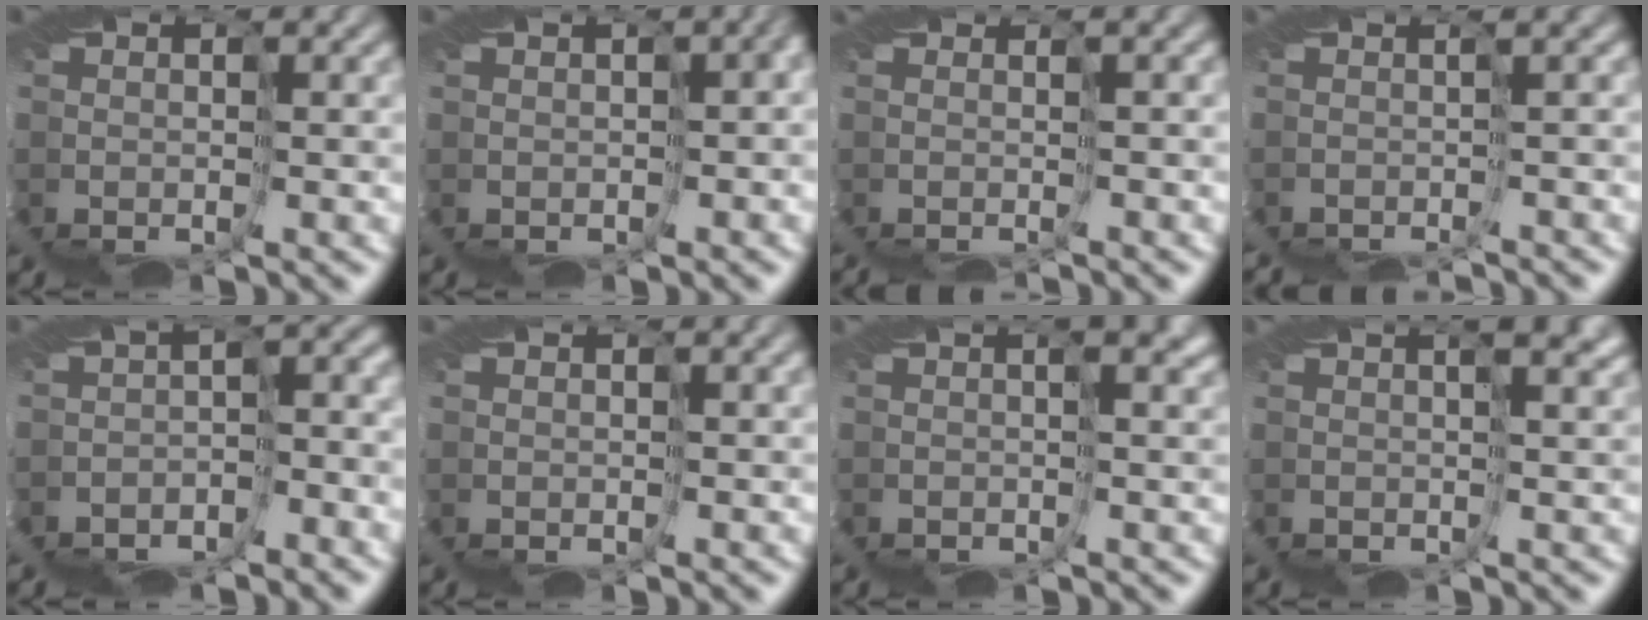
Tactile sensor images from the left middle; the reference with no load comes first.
{"total": 2.5, "force": [-0.8, 1.1, 2.1], "torque": [-0.034, 0.005, 0.011]}
{"total": 4.1, "force": [-2.5, -2.8, -1.8], "torque": [0.022, -0.010, -0.013]}
{"total": 6.5, "force": [-5.2, -2.9, -2.6], "torque": [0.035, -0.009, -0.046]}
{"total": 3.7, "force": [-3.4, -1.6, -0.2], "torque": [-0.025, -0.022, -0.041]}
{"total": 0.7, "force": [0.3, -0.6, 0.0], "torque": [-0.001, 0.005, 0.010]}
{"total": 2.2, "force": [0.5, -2.1, 0.4], "torque": [-0.003, -0.010, 0.018]}
{"total": 2.8, "force": [1.5, -1.7, 1.6], "torque": [-0.025, -0.001, 0.035]}